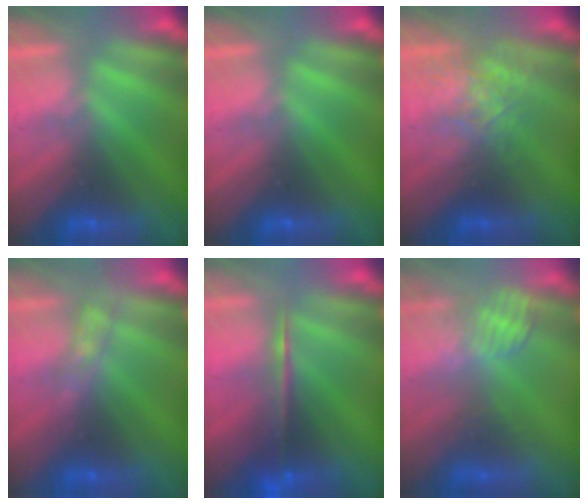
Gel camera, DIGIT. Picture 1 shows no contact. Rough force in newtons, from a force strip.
{"total": 0.0}
{"total": 2.6}
{"total": 2.8}
{"total": 6.1}
{"total": 2.5}